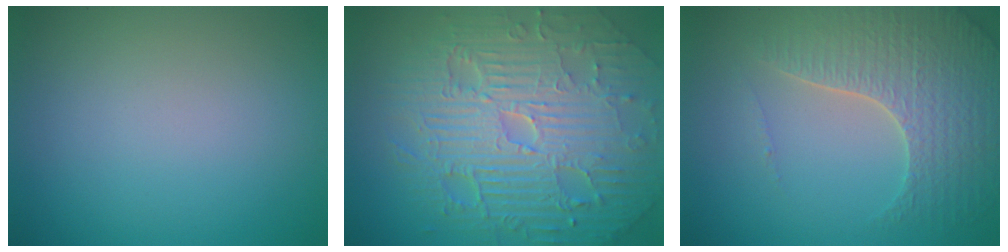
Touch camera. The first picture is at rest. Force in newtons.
{"total": 11.7, "press": 7.5, "slide": 8.9}
{"total": 5.0, "press": 4.5, "slide": 2.3}